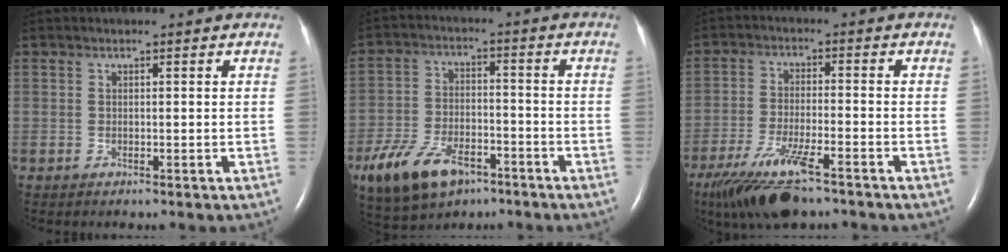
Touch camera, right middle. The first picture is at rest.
{"total": 12.1, "force": [-7.3, 6.1, 7.5], "torque": [-0.154, -0.002, -0.124]}
{"total": 10.6, "force": [-7.5, 1.7, 7.3], "torque": [-0.146, -0.030, -0.134]}